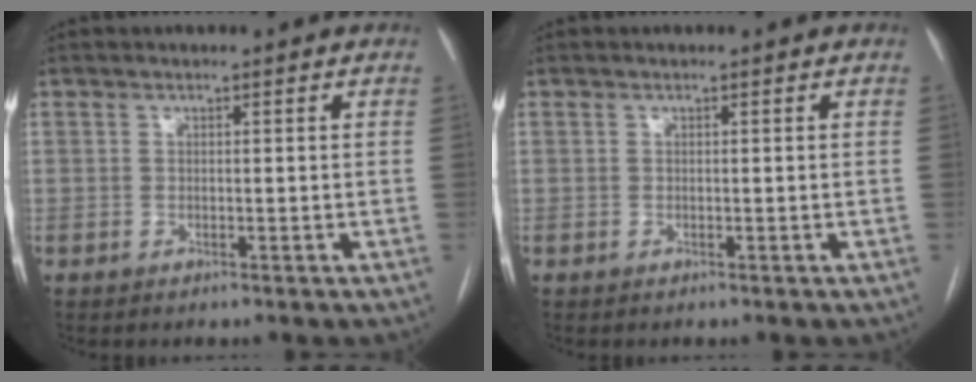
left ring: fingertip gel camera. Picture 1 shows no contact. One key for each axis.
{"total": 0.0}